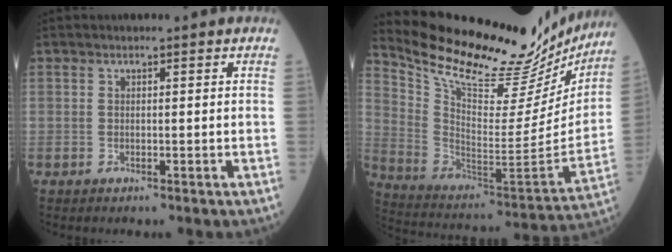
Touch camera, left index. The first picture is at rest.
{"total": 28.6, "force": [25.4, 6.8, 11.4], "torque": [-0.193, -0.063, 0.363]}